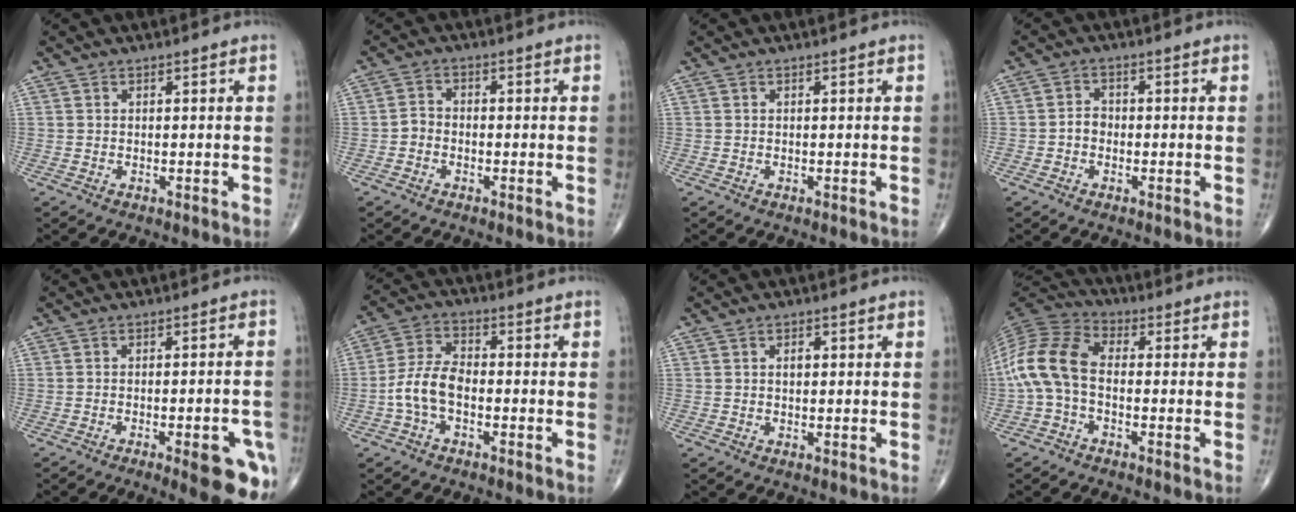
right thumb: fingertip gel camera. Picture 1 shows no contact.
{"total": 2.6, "force": [-1.1, 2.1, 1.1], "torque": [-0.012, 0.013, -0.027]}
{"total": 0.0}
{"total": 2.5, "force": [-0.8, 2.0, 1.3], "torque": [-0.009, 0.009, -0.020]}
{"total": 11.3, "force": [-5.6, 2.9, 9.3], "torque": [-0.085, 0.018, -0.064]}
{"total": 7.7, "force": [-2.2, 4.3, 6.0], "torque": [-0.126, 0.028, -0.049]}
{"total": 1.7, "force": [0.2, 1.0, 1.3], "torque": [-0.017, 0.004, 0.002]}
{"total": 11.7, "force": [-1.5, 7.2, 9.1], "torque": [-0.190, 0.033, -0.042]}